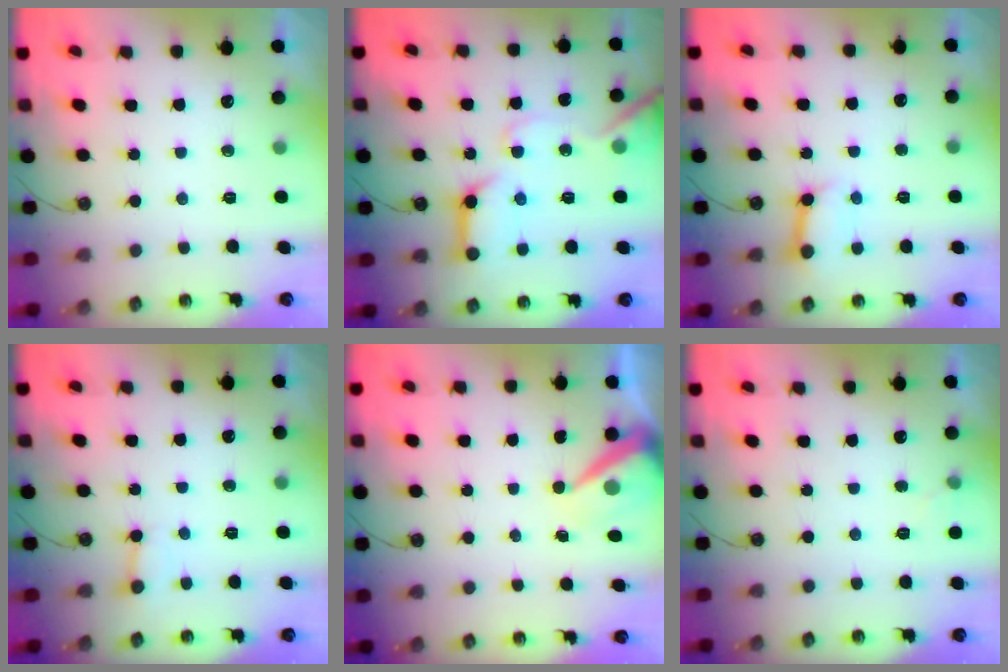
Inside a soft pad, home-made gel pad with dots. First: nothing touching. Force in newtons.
{"total": 15.5, "press": 15.4, "slide": 1.7}
{"total": 8.3, "press": 8.2, "slide": 0.9}
{"total": 4.6, "press": 4.5, "slide": 0.6}
{"total": 8.7, "press": 8.7, "slide": 0.7}
{"total": 3.4, "press": 3.4, "slide": 0.5}